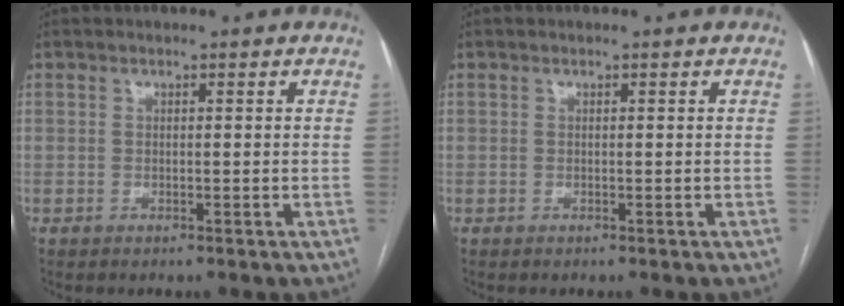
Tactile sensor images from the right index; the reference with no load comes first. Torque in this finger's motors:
{"motor_torque": [0.00, 0.00, 0.00, 0.00]}